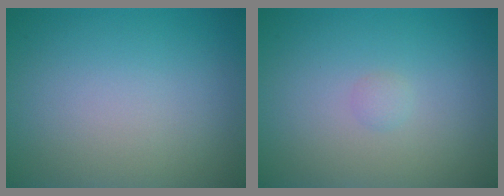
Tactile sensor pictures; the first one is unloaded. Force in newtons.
{"total": 0.6, "press": 0.6, "slide": 0.0}